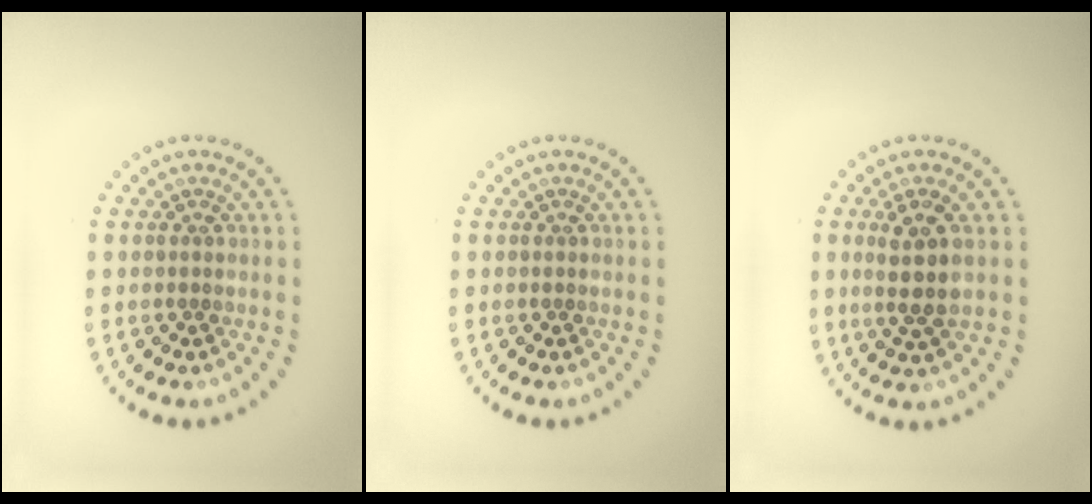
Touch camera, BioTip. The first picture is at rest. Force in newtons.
{"total": 0.0}
{"total": 3.2, "press": 2.9, "slide": 1.4}